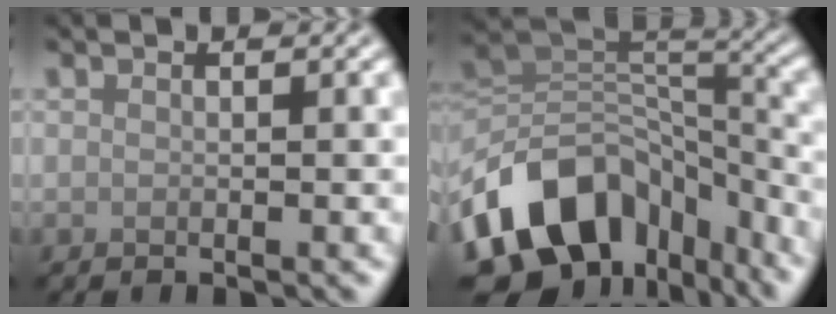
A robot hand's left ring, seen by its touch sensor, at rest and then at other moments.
{"total": 13.4, "force": [-8.2, 8.6, 6.2], "torque": [-0.119, 0.009, -0.142]}